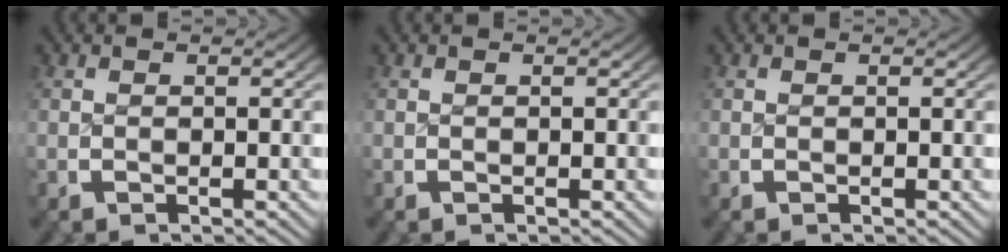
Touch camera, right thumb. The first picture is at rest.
{"total": 0.0}
{"total": 0.0}